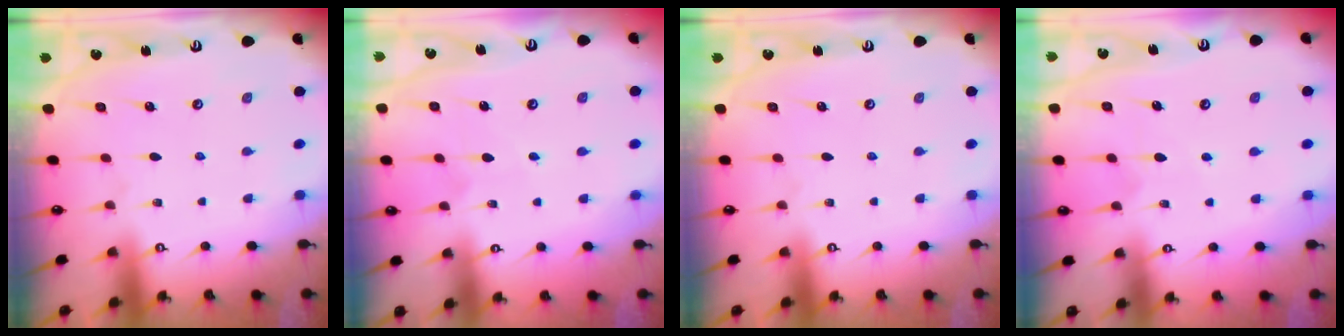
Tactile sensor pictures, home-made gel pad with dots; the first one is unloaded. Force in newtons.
{"total": 3.5, "press": 3.4, "slide": 0.3}
{"total": 0.0}
{"total": 5.7, "press": 5.7, "slide": 0.5}